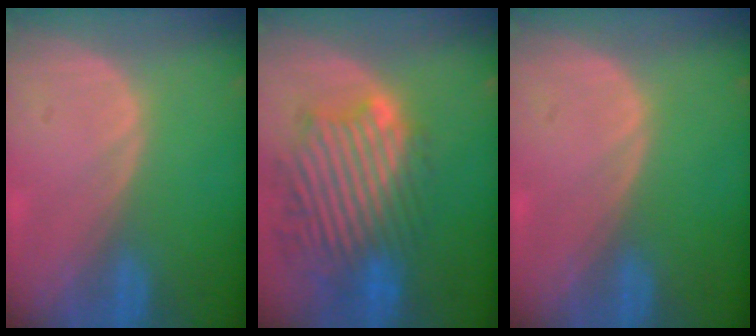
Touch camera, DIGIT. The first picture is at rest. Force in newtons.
{"total": 12.1, "press": 10.9, "slide": 5.2}
{"total": 0.0}